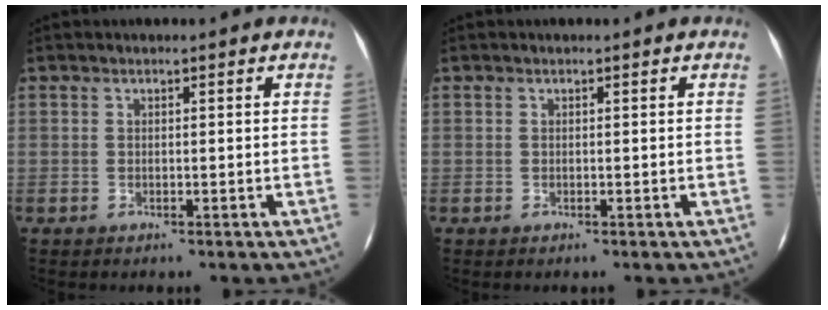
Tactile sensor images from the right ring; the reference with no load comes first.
{"total": 0.0}